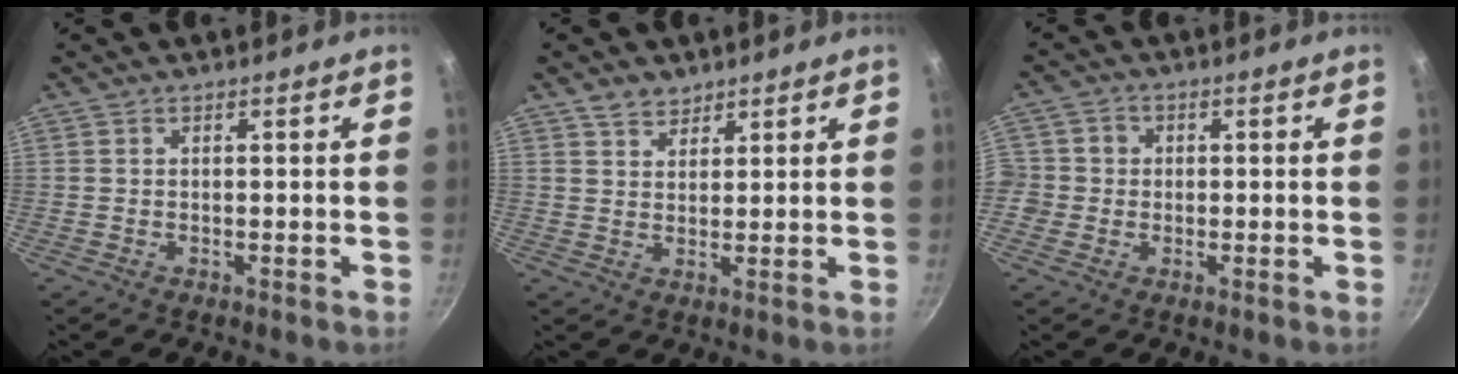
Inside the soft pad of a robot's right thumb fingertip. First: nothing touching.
{"total": 3.8, "force": [2.9, 2.3, 1.1], "torque": [-0.003, -0.011, 0.051]}
{"total": 4.2, "force": [-0.5, 4.1, 0.9], "torque": [0.008, 0.008, -0.016]}